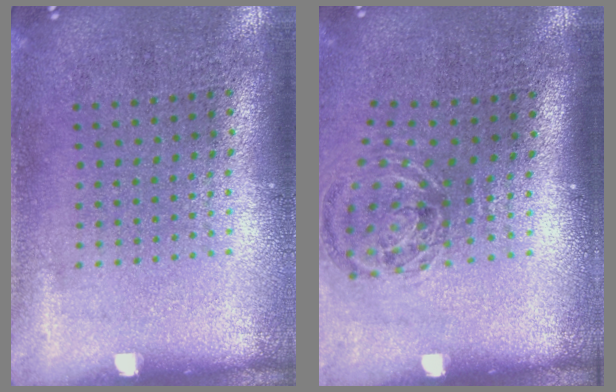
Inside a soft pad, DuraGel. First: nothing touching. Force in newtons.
{"total": 1.2, "press": 1.0, "slide": 0.6}